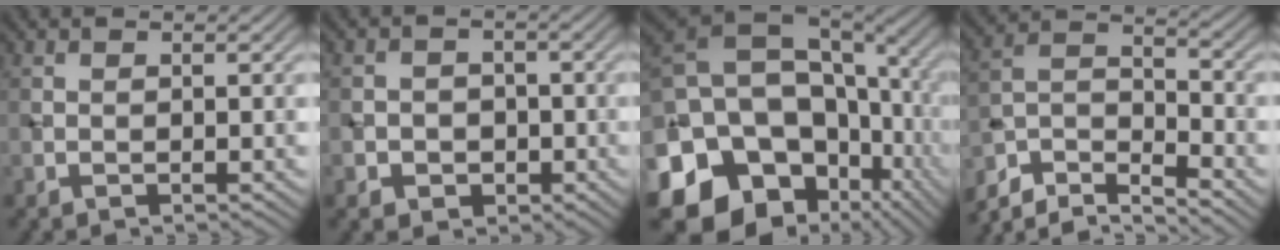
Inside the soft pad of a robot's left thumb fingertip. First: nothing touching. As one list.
[{"total": 4.0, "force": [-1.4, 3.5, 1.2], "torque": [-0.009, 0.002, -0.037]}, {"total": 21.2, "force": [-3.3, 17.0, 12.3], "torque": [-0.287, -0.032, -0.028]}, {"total": 9.0, "force": [-7.1, 2.7, 4.7], "torque": [-0.095, -0.004, -0.148]}]